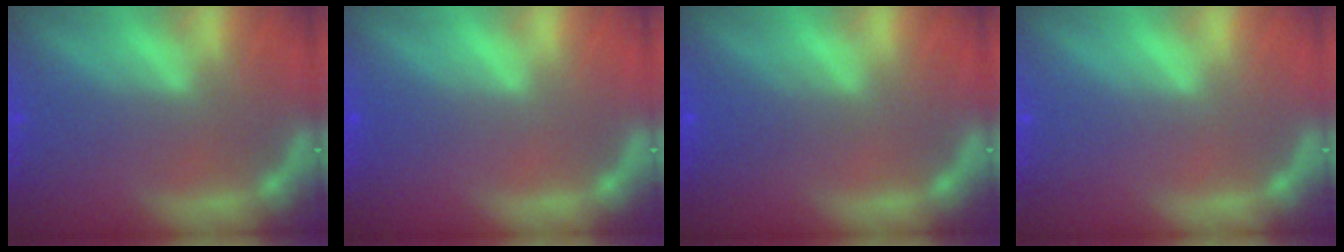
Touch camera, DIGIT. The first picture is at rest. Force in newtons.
{"total": 1.0}
{"total": 2.0}
{"total": 0.0}